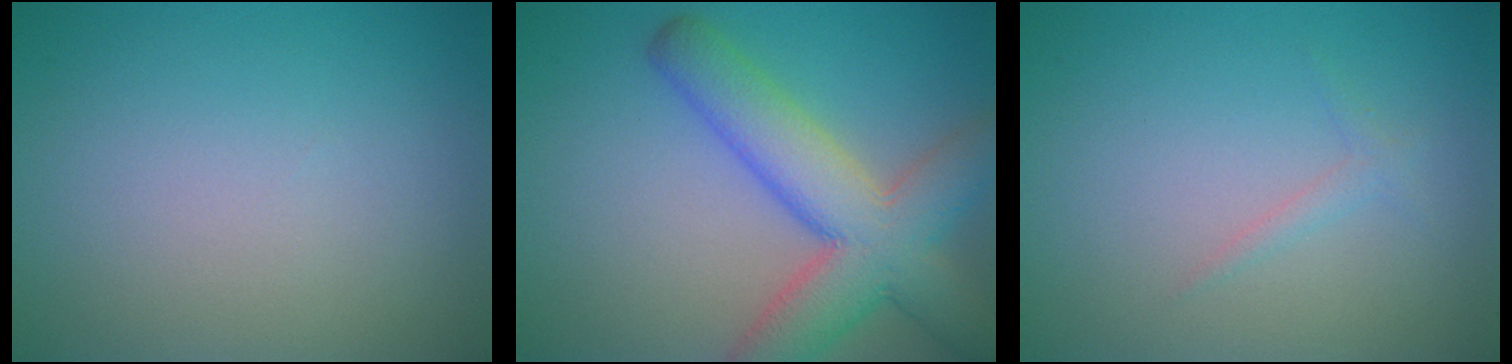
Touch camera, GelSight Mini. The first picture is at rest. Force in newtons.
{"total": 8.2, "press": 8.2, "slide": 0.4}
{"total": 0.9, "press": 0.9, "slide": 0.0}